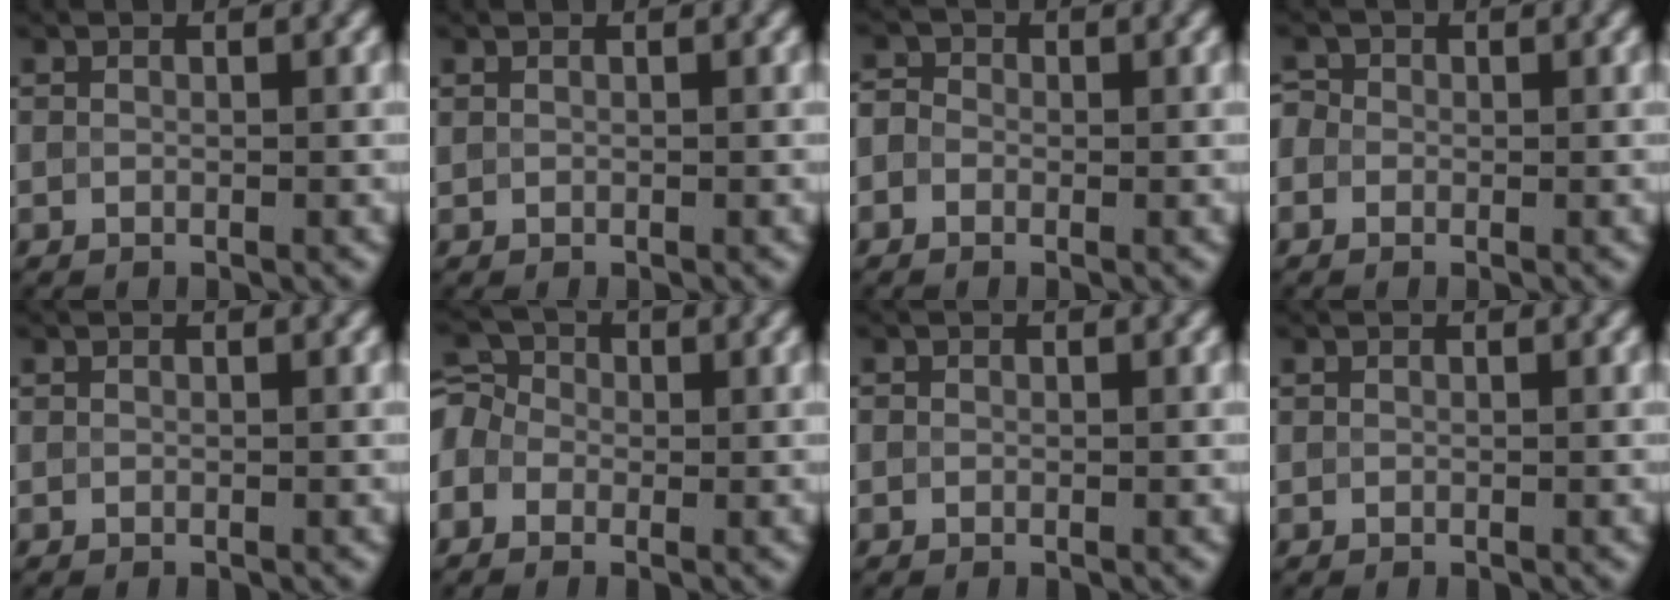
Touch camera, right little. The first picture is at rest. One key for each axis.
{"total": 0.0}
{"total": 1.9, "fx": -0.3, "fy": 1.7, "fz": 0.8, "tx": -0.006, "ty": 0.007, "tz": -0.023}
{"total": 1.7, "fx": 0.2, "fy": 1.5, "fz": 0.7, "tx": -0.002, "ty": 0.006, "tz": -0.014}
{"total": 0.0}
{"total": 4.3, "fx": -0.7, "fy": 3.7, "fz": 2.1, "tx": -0.044, "ty": 0.022, "tz": -0.032}
{"total": 0.0}
{"total": 0.0}